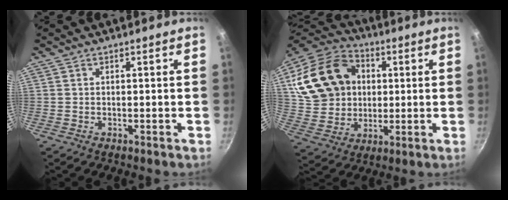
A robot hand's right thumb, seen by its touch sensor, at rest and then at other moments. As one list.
[{"total": 21.3, "force": [4.5, 17.0, 11.9], "torque": [-0.205, 0.018, 0.090]}]